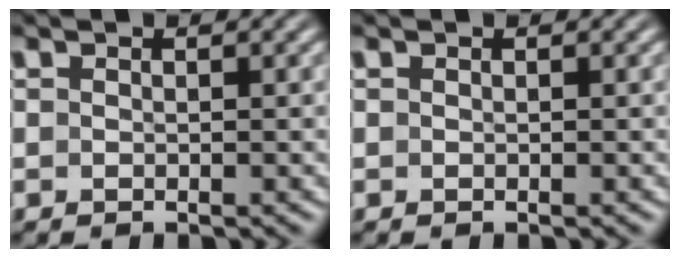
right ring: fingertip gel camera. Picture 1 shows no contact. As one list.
[{"total": 0.0}]